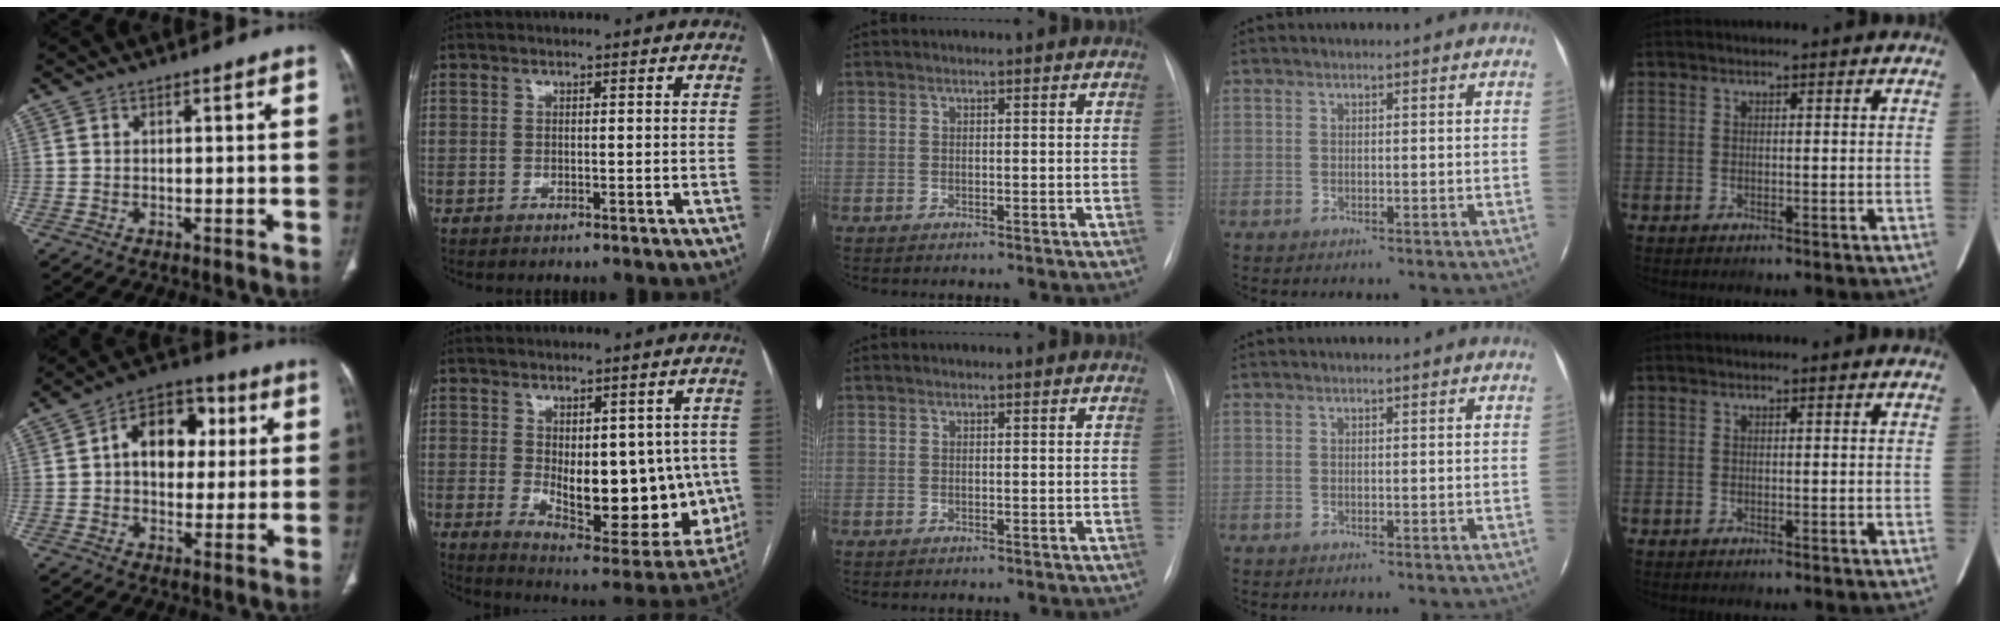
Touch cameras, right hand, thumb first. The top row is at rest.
{"thumb": {"total": 12.7, "force": [2.4, 8.8, 8.9], "torque": [-0.095, 0.017, 0.029]}, "index": {"total": 16.9, "force": [-1.0, 7.8, 14.9], "torque": [-0.197, -0.010, 0.011]}}